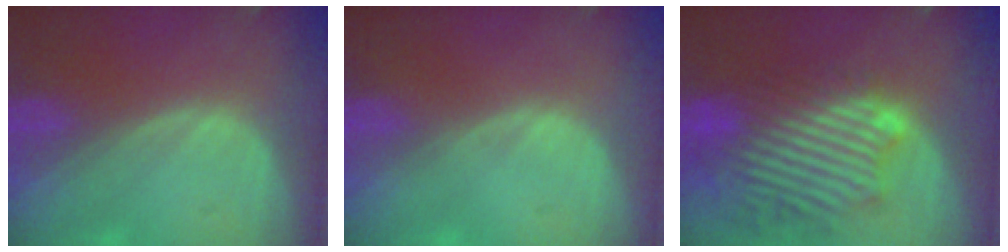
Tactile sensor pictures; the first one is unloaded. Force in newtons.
{"total": 0.0}
{"total": 12.1, "press": 10.9, "slide": 5.2}